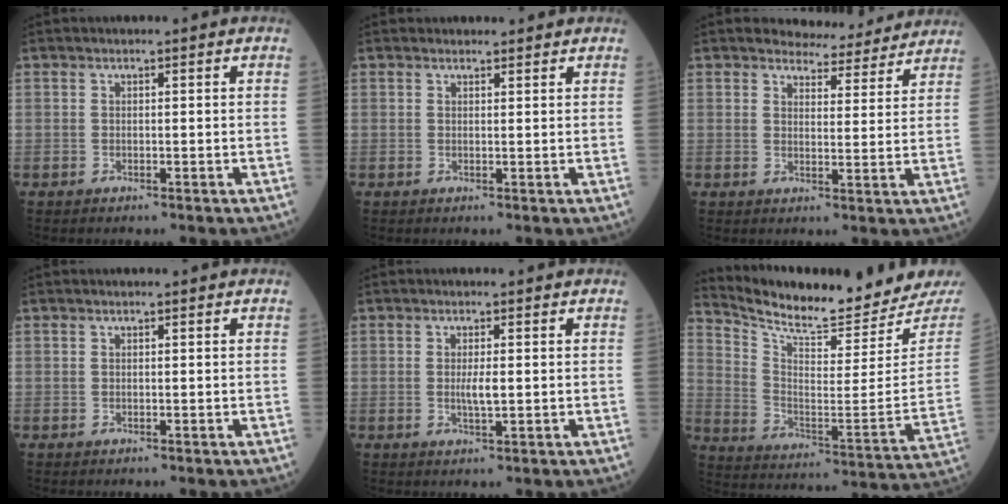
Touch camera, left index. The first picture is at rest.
{"total": 1.5, "force": [1.4, 0.4, -0.1], "torque": [-0.008, 0.003, 0.019]}
{"total": 7.6, "force": [7.3, 1.9, 0.6], "torque": [-0.004, -0.006, 0.085]}
{"total": 0.0}
{"total": 2.2, "force": [0.1, 0.3, 2.2], "torque": [-0.046, -0.004, 0.002]}
{"total": 18.4, "force": [17.8, 1.0, 4.7], "torque": [-0.102, -0.090, 0.261]}